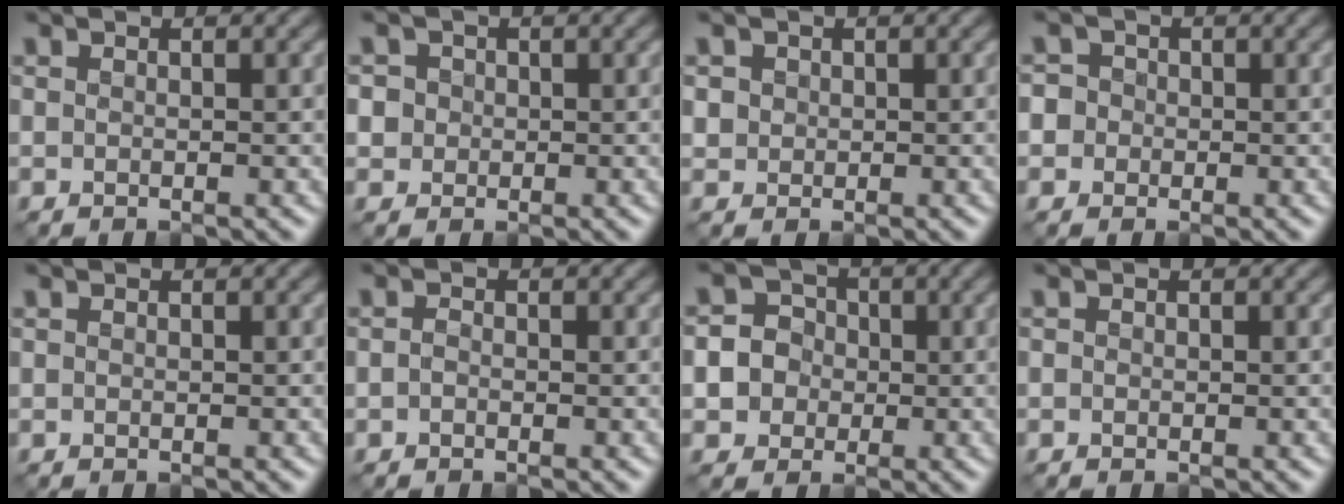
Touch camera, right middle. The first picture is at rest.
{"total": 3.2, "force": [0.8, 2.8, 1.1], "torque": [-0.010, 0.015, 0.003]}
{"total": 1.1, "force": [0.2, 1.0, 0.2], "torque": [0.001, -0.004, 0.007]}
{"total": 3.3, "force": [0.3, 3.1, 1.1], "torque": [0.003, 0.027, -0.025]}
{"total": 0.0}
{"total": 0.6, "force": [-0.3, 0.4, 0.4], "torque": [-0.008, 0.000, -0.006]}
{"total": 5.5, "force": [-0.3, 5.2, 1.7], "torque": [-0.010, 0.024, -0.030]}
{"total": 0.0}